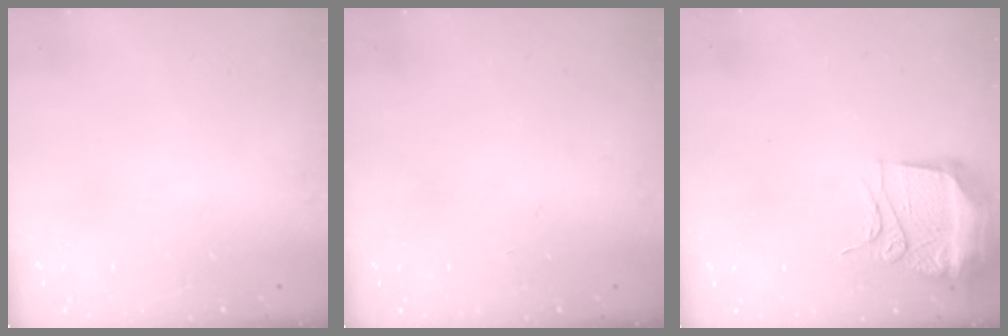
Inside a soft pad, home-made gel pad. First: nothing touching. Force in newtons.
{"total": 0.0}
{"total": 12.1, "press": 12.0, "slide": 1.6}